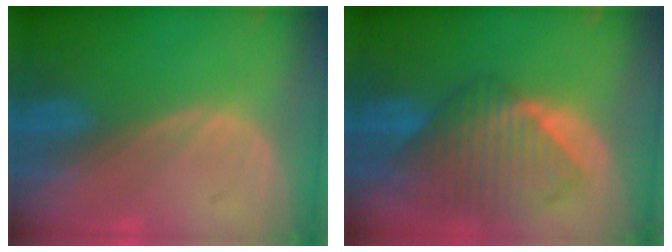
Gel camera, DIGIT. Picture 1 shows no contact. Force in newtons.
{"total": 10.1, "press": 8.8, "slide": 5.0}